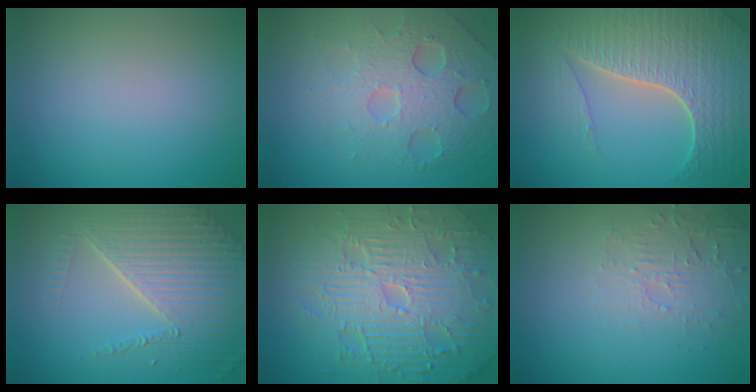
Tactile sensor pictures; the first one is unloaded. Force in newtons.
{"total": 6.2, "press": 4.7, "slide": 4.1}
{"total": 7.4, "press": 5.5, "slide": 5.0}
{"total": 7.6, "press": 5.4, "slide": 5.3}
{"total": 11.3, "press": 7.2, "slide": 8.7}
{"total": 2.8, "press": 2.7, "slide": 0.6}